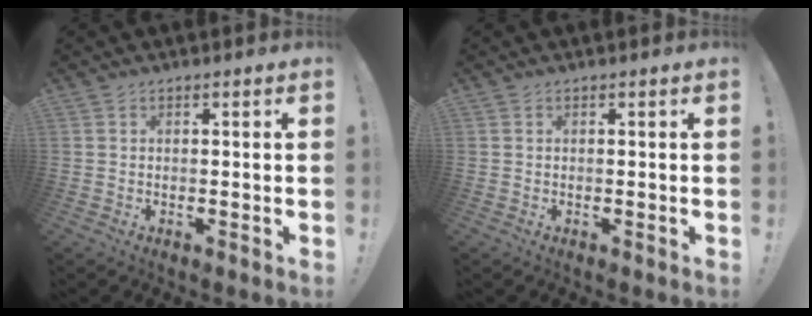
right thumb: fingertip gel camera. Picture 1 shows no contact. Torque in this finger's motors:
{"motor_torque": [0.00, 0.00, 0.00, 0.02, 0.00]}